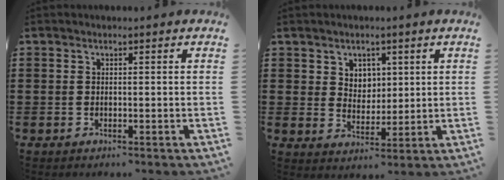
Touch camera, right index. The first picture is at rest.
{"total": 4.1, "force": [2.3, 3.4, 0.7], "torque": [-0.022, 0.007, 0.040]}